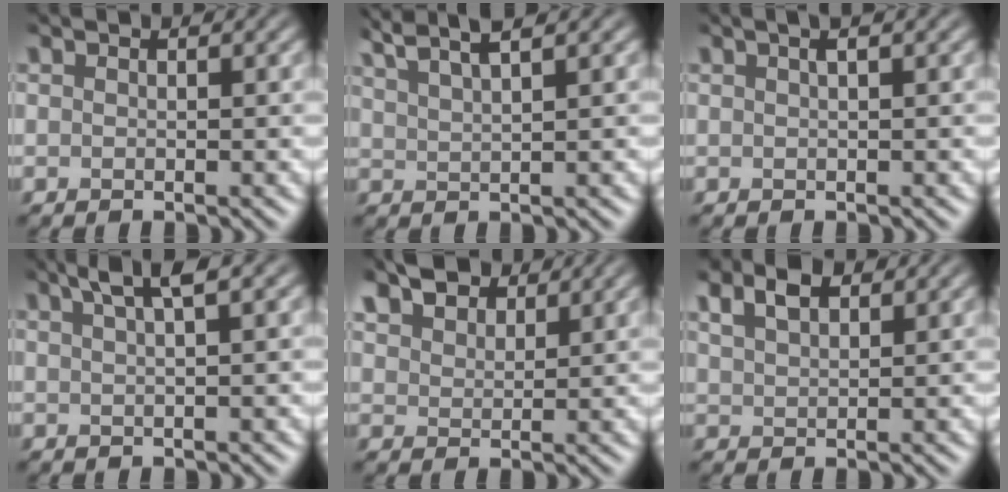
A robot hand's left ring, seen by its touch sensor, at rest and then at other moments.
{"total": 4.6, "force": [3.3, 0.7, 3.1], "torque": [-0.051, 0.022, 0.048]}
{"total": 1.4, "force": [0.7, 0.0, 1.2], "torque": [-0.020, 0.003, 0.015]}
{"total": 2.9, "force": [1.7, 0.1, 2.3], "torque": [-0.038, 0.011, 0.032]}
{"total": 4.0, "force": [3.1, 1.9, 1.6], "torque": [-0.044, 0.014, 0.056]}
{"total": 3.1, "force": [1.9, 1.5, 2.0], "torque": [-0.051, 0.011, 0.039]}